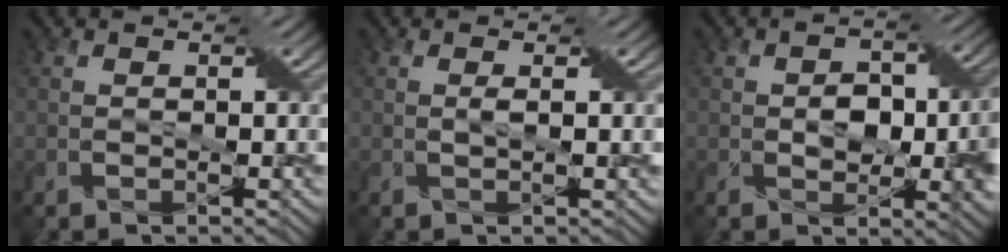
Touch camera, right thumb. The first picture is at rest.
{"total": 1.4, "force": [0.3, 0.1, 1.4], "torque": [-0.027, 0.004, 0.003]}
{"total": 7.5, "force": [-0.7, 4.6, 5.9], "torque": [-0.084, -0.010, -0.010]}